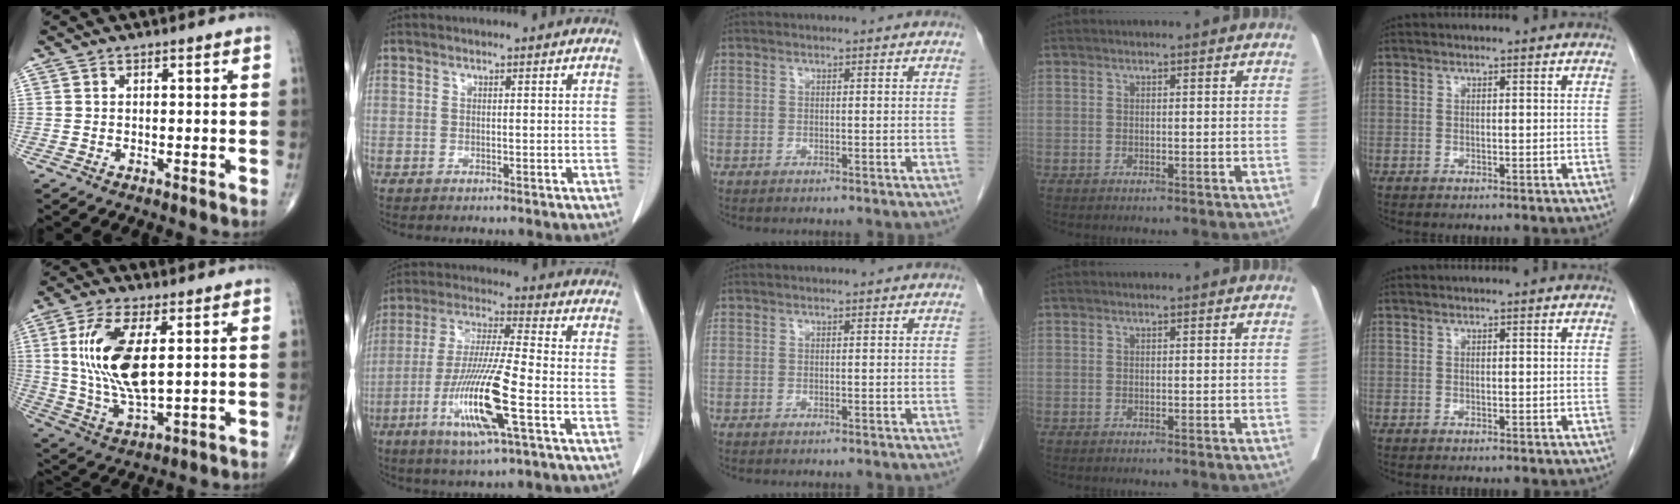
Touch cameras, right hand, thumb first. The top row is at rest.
{"thumb": {"total": 14.6, "force": [2.8, 5.8, 13.1], "torque": [-0.272, -0.020, 0.062]}, "index": {"total": 14.7, "force": [-5.1, 0.6, 13.8], "torque": [-0.280, -0.021, -0.098]}}